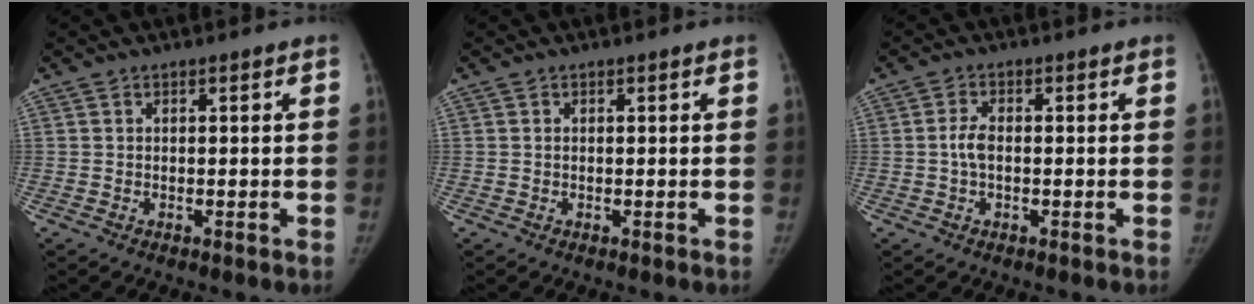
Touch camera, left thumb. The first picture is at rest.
{"total": 0.0}
{"total": 2.9, "force": [-0.2, 1.6, 2.4], "torque": [-0.051, 0.007, -0.007]}